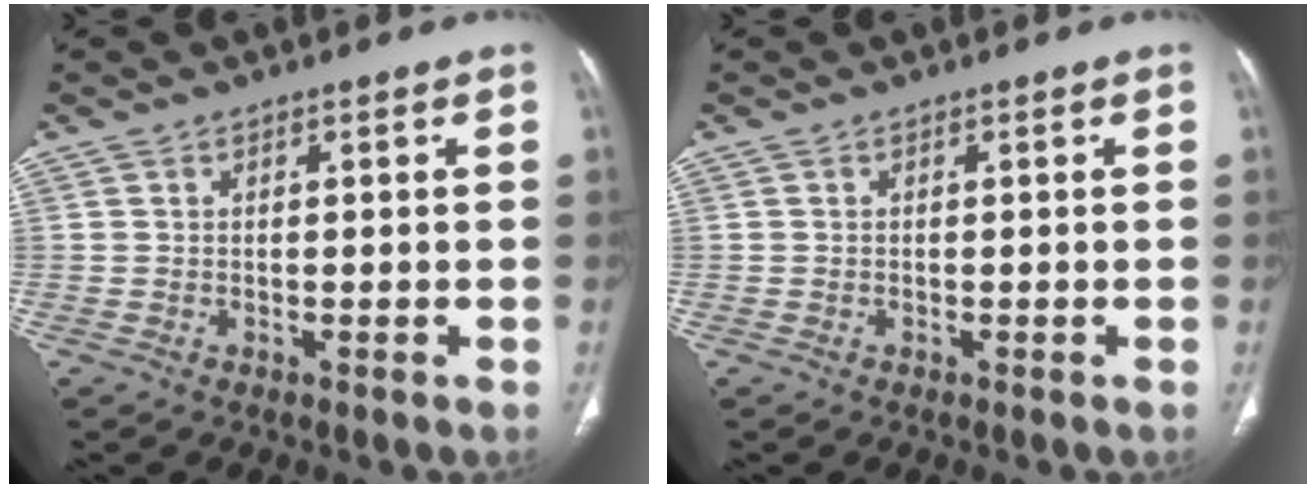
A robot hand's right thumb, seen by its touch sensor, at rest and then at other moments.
{"total": 0.0}